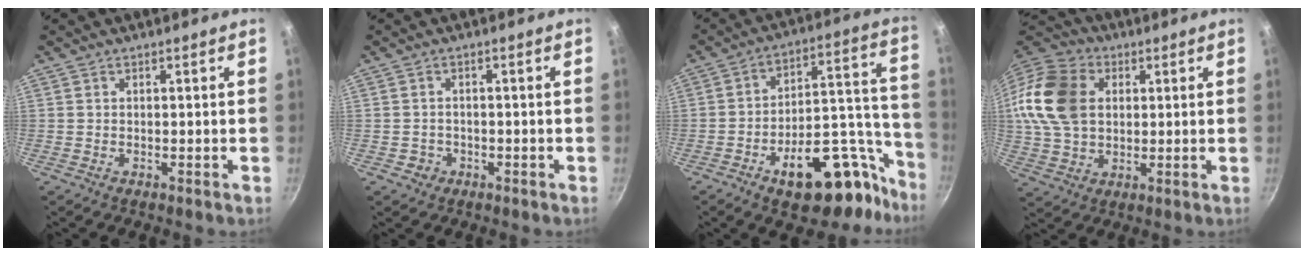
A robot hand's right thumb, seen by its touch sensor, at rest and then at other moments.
{"total": 2.3, "force": [-0.9, 2.0, 0.6], "torque": [-0.002, 0.008, -0.007]}
{"total": 23.6, "force": [-13.4, 11.5, 15.7], "torque": [-0.152, 0.109, -0.188]}
{"total": 18.0, "force": [3.2, 13.3, 11.6], "torque": [-0.215, 0.018, 0.053]}